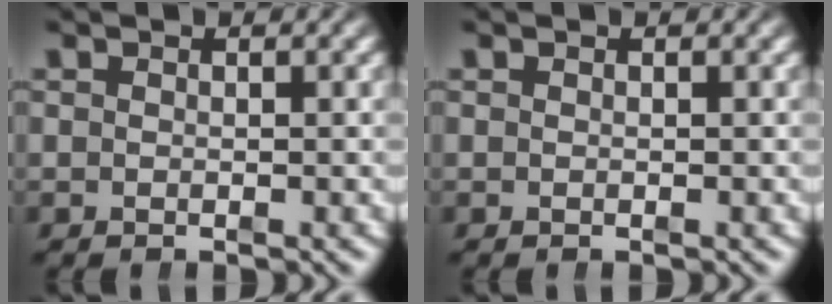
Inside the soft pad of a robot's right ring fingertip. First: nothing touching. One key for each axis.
{"total": 0.0}